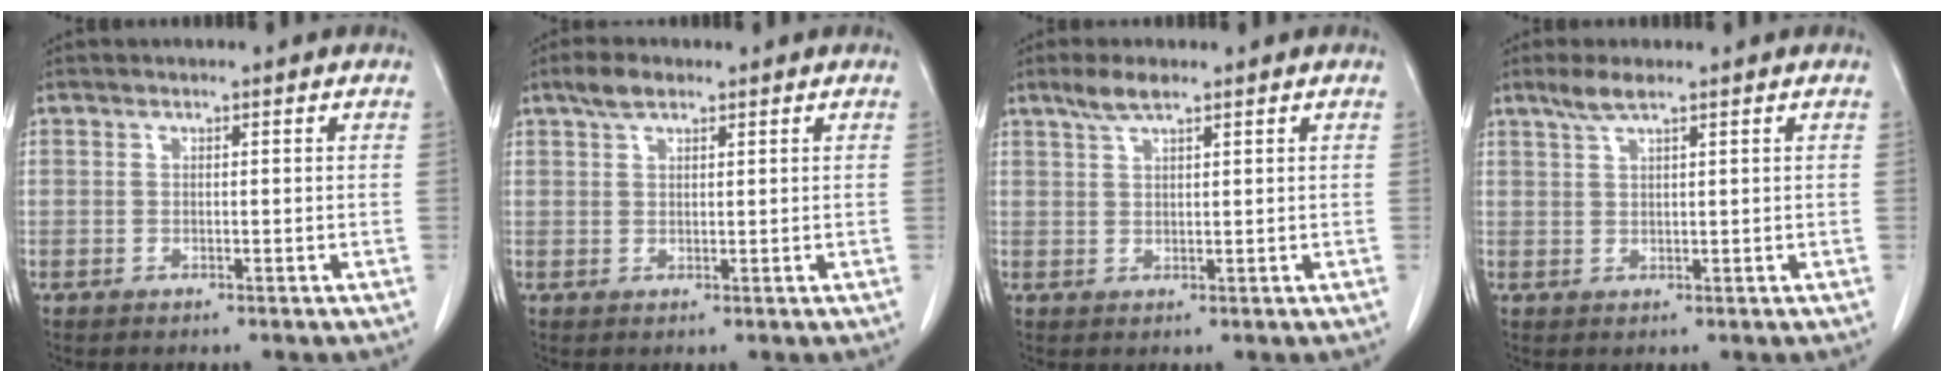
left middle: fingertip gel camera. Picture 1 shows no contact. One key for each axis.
{"total": 2.9, "fx": 2.1, "fy": 1.0, "fz": 1.7, "tx": -0.040, "ty": 0.009, "tz": 0.040}
{"total": 3.3, "fx": 2.5, "fy": 0.4, "fz": 2.1, "tx": -0.050, "ty": 0.005, "tz": 0.052}
{"total": 2.9, "fx": 2.2, "fy": 0.1, "fz": 1.9, "tx": -0.049, "ty": 0.003, "tz": 0.047}